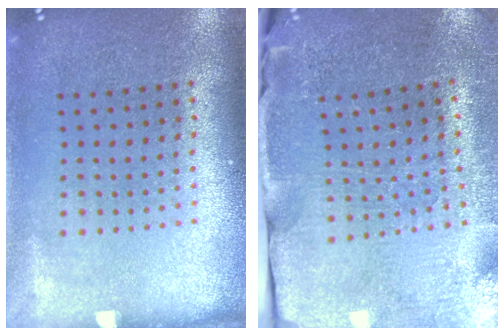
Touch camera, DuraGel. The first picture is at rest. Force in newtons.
{"total": 3.6, "press": 3.5, "slide": 0.9}